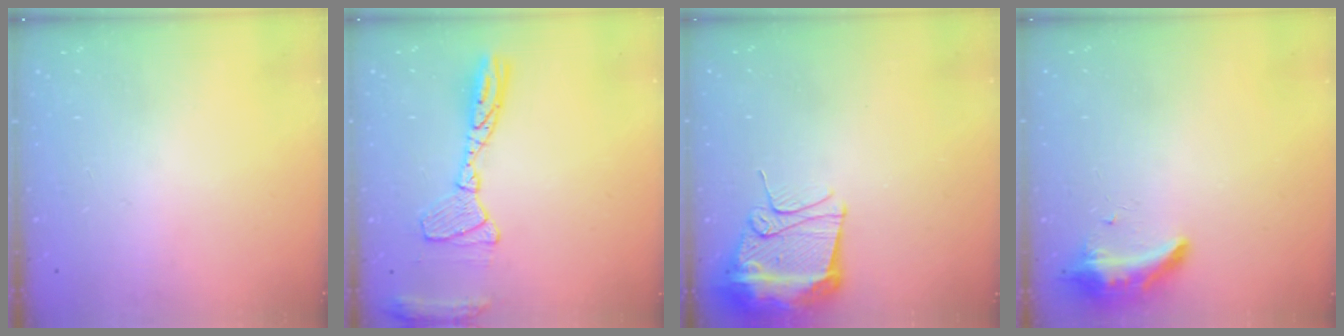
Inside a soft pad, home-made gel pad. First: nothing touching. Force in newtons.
{"total": 14.2, "press": 14.1, "slide": 1.2}
{"total": 13.4, "press": 13.4, "slide": 1.3}
{"total": 8.6, "press": 8.6, "slide": 1.1}